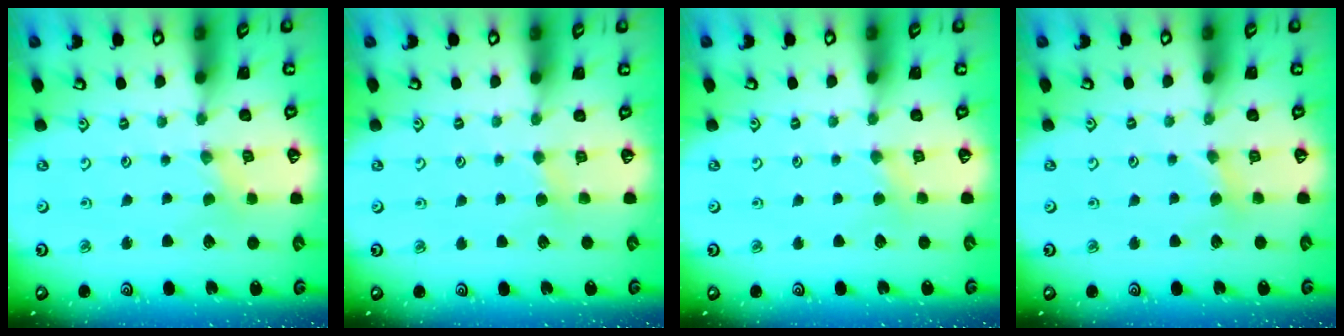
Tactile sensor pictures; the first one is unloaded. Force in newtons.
{"total": 2.8, "press": 2.8, "slide": 0.3}
{"total": 3.0, "press": 3.0, "slide": 0.5}
{"total": 3.5, "press": 3.4, "slide": 0.3}